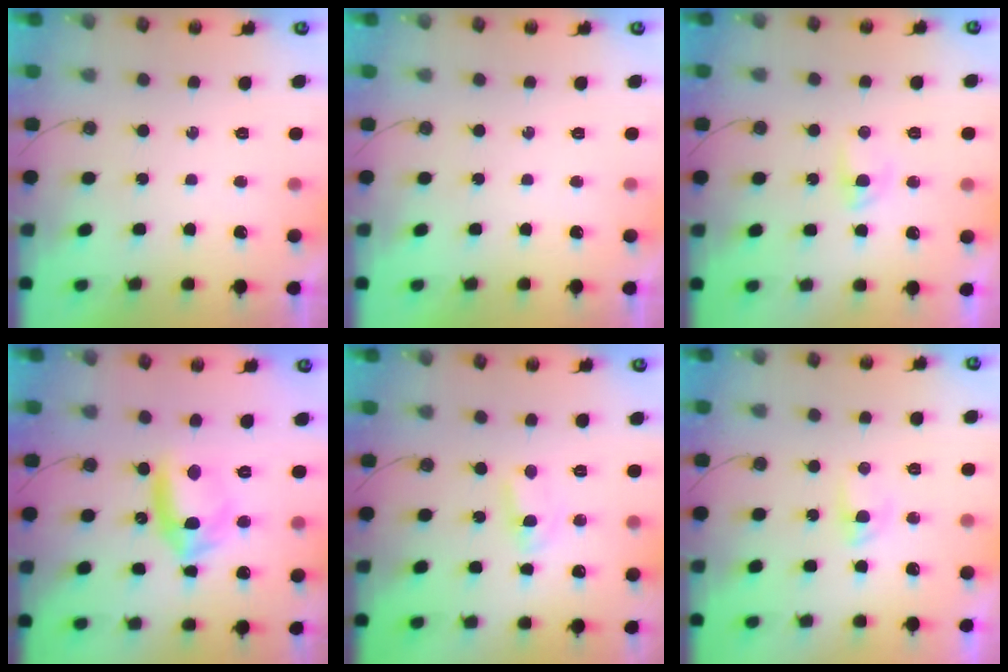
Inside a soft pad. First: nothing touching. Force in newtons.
{"total": 0.0}
{"total": 2.7, "press": 2.6, "slide": 0.4}
{"total": 11.4, "press": 11.4, "slide": 1.3}
{"total": 2.0, "press": 2.0, "slide": 0.3}
{"total": 2.7, "press": 2.6, "slide": 0.4}